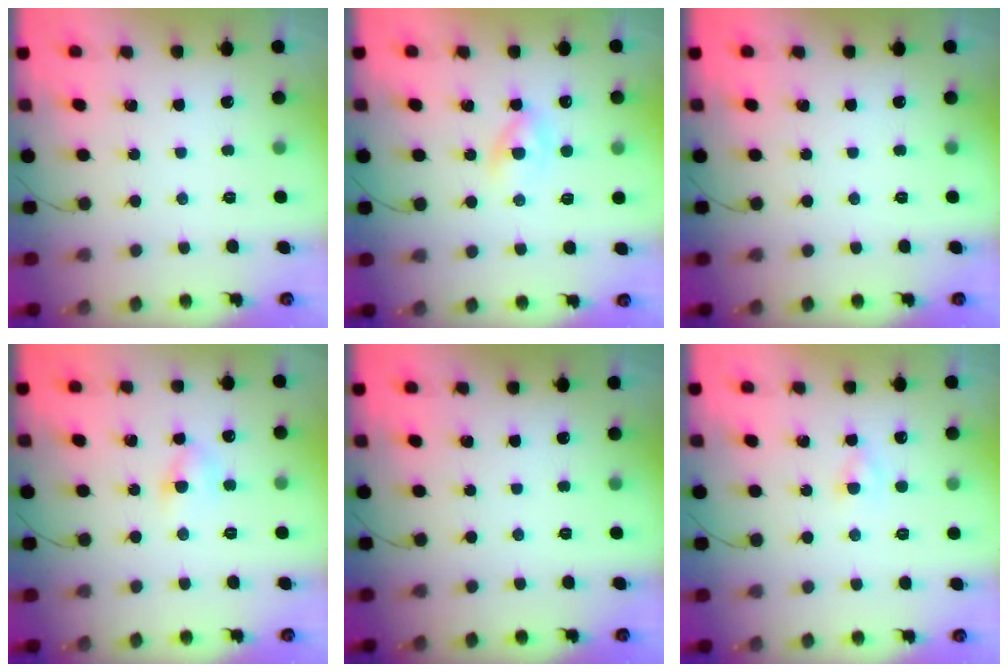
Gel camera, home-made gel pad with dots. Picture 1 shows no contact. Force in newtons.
{"total": 3.6, "press": 3.5, "slide": 0.9}
{"total": 0.0}
{"total": 5.3, "press": 5.1, "slide": 1.3}
{"total": 0.0}
{"total": 1.9, "press": 1.6, "slide": 0.9}